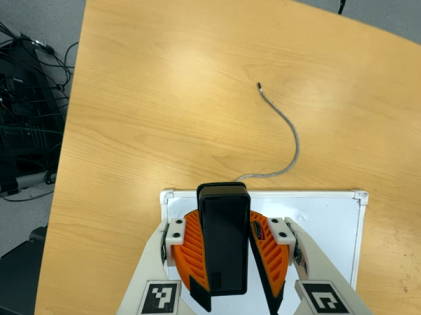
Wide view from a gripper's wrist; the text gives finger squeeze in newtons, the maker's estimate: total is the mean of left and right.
{"total": 9.7, "left": 9.5, "right": 9.9}